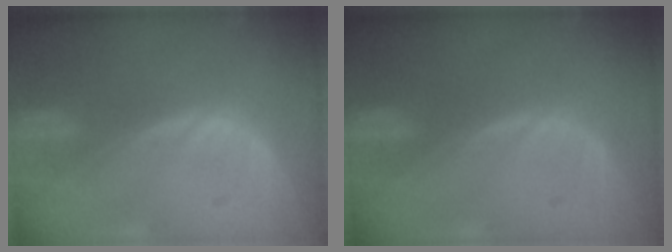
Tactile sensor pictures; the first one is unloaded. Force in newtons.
{"total": 0.0}